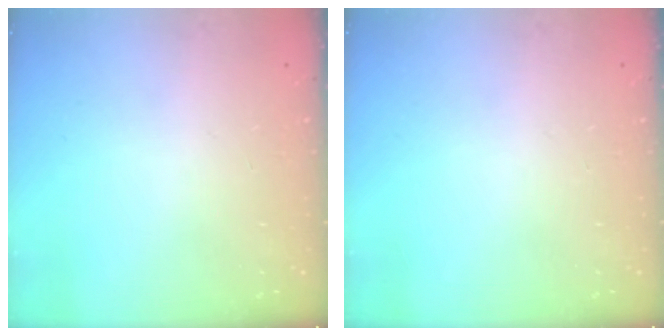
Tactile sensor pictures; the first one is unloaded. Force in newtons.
{"total": 0.0}